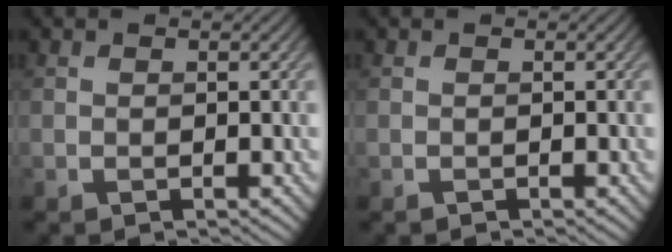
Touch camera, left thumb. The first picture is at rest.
{"total": 0.0}